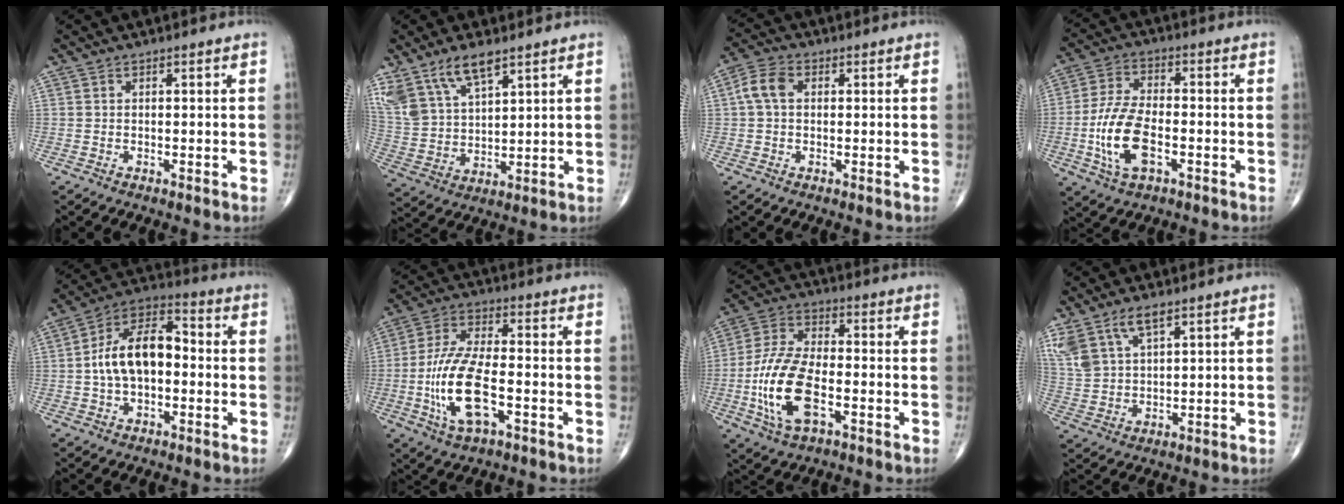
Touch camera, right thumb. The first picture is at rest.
{"total": 12.4, "force": [8.4, 5.2, 7.4], "torque": [-0.137, -0.027, 0.180]}
{"total": 5.2, "force": [0.8, 3.5, 3.7], "torque": [-0.078, 0.016, 0.009]}
{"total": 11.8, "force": [-3.2, 5.7, 9.8], "torque": [-0.205, 0.014, -0.061]}
{"total": 13.3, "force": [-0.6, 7.8, 10.8], "torque": [-0.180, 0.040, -0.022]}
{"total": 14.0, "force": [-3.8, 5.6, 12.3], "torque": [-0.255, 0.018, -0.070]}
{"total": 14.7, "force": [-4.1, 7.0, 12.3], "torque": [-0.259, 0.019, -0.078]}
{"total": 9.4, "force": [5.9, 4.1, 6.0], "torque": [-0.126, -0.011, 0.128]}